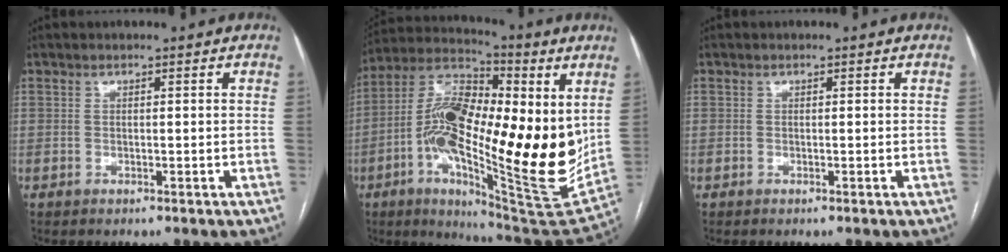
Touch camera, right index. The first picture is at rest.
{"total": 27.5, "force": [0.7, 8.0, 26.3], "torque": [-0.429, 0.010, 0.006]}
{"total": 0.0}